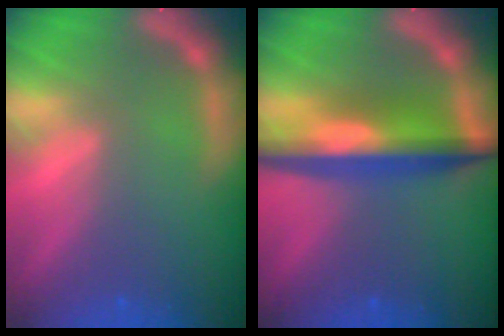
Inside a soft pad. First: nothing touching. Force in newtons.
{"total": 7.5}